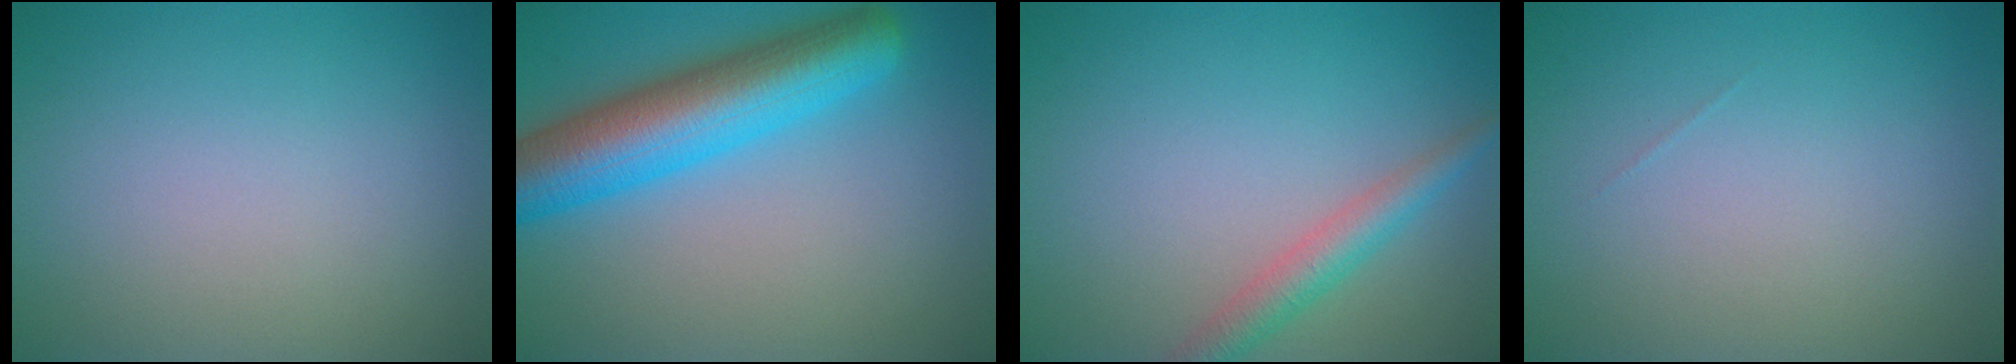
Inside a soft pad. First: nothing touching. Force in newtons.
{"total": 8.7, "press": 8.7, "slide": 0.2}
{"total": 2.8, "press": 2.8, "slide": 0.2}
{"total": 0.0}